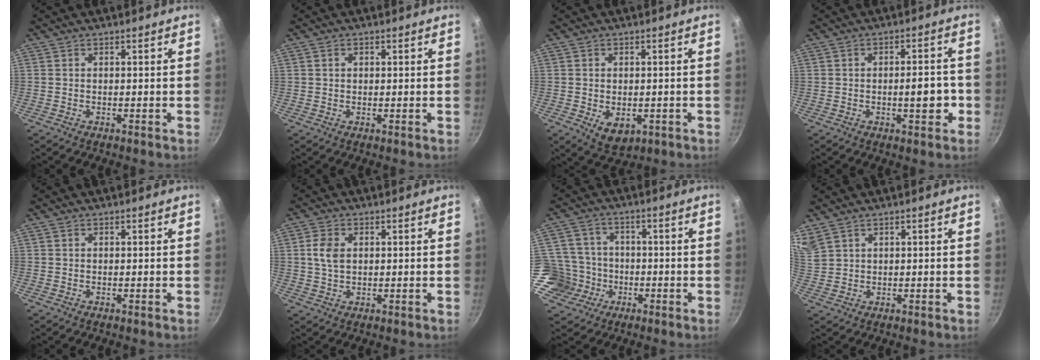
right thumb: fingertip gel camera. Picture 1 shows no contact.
{"total": 1.1, "force": [0.4, 0.9, 0.5], "torque": [-0.005, 0.003, 0.005]}
{"total": 5.7, "force": [-1.2, 3.9, 4.0], "torque": [-0.052, -0.005, -0.007]}
{"total": 6.3, "force": [-1.5, 2.6, 5.6], "torque": [-0.052, 0.017, -0.020]}
{"total": 0.0}
{"total": 4.6, "force": [1.0, 3.1, 3.3], "torque": [-0.059, 0.002, 0.018]}
{"total": 9.8, "force": [-3.3, 8.9, 2.3], "torque": [-0.020, 0.034, -0.066]}
{"total": 6.2, "force": [4.5, 3.3, 2.7], "torque": [-0.059, 0.007, 0.101]}